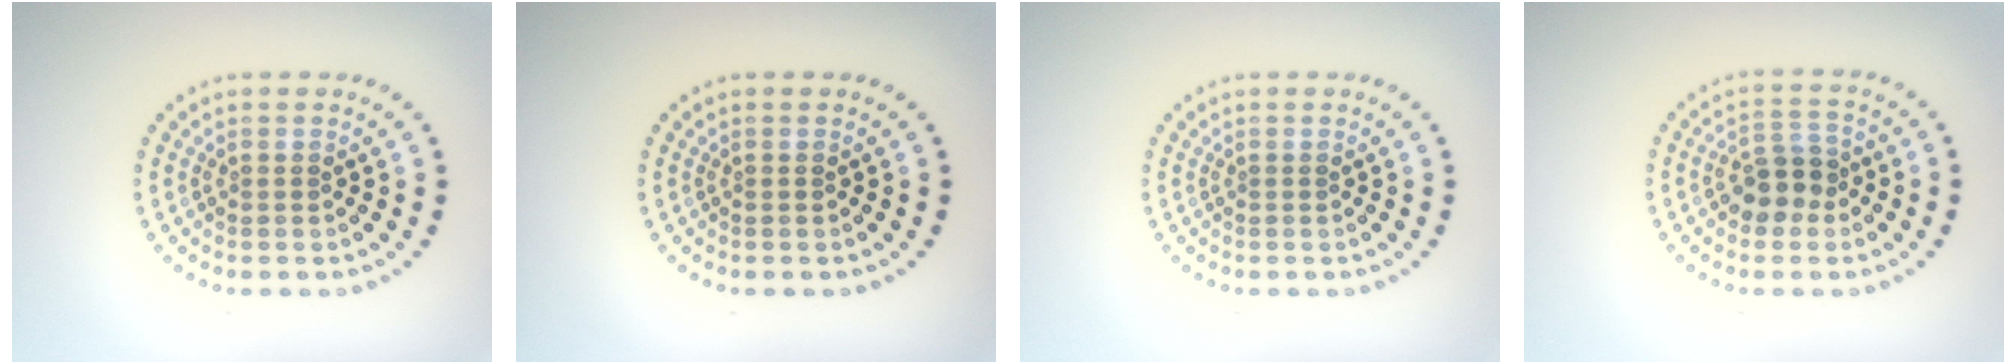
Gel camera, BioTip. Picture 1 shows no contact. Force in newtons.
{"total": 0.0}
{"total": 0.0}
{"total": 3.3, "press": 3.2, "slide": 1.1}